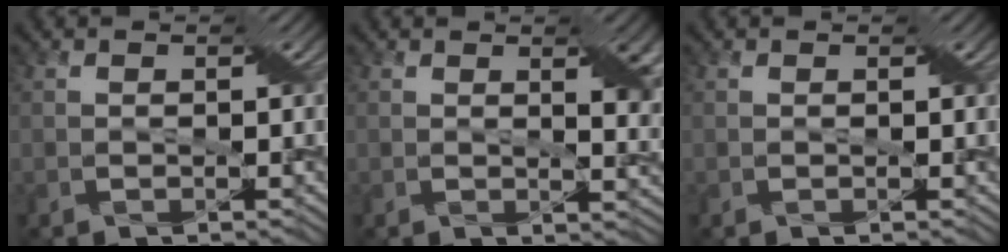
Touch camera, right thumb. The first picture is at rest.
{"total": 5.2, "force": [1.8, 1.9, 4.5], "torque": [-0.065, -0.005, 0.034]}
{"total": 0.0}